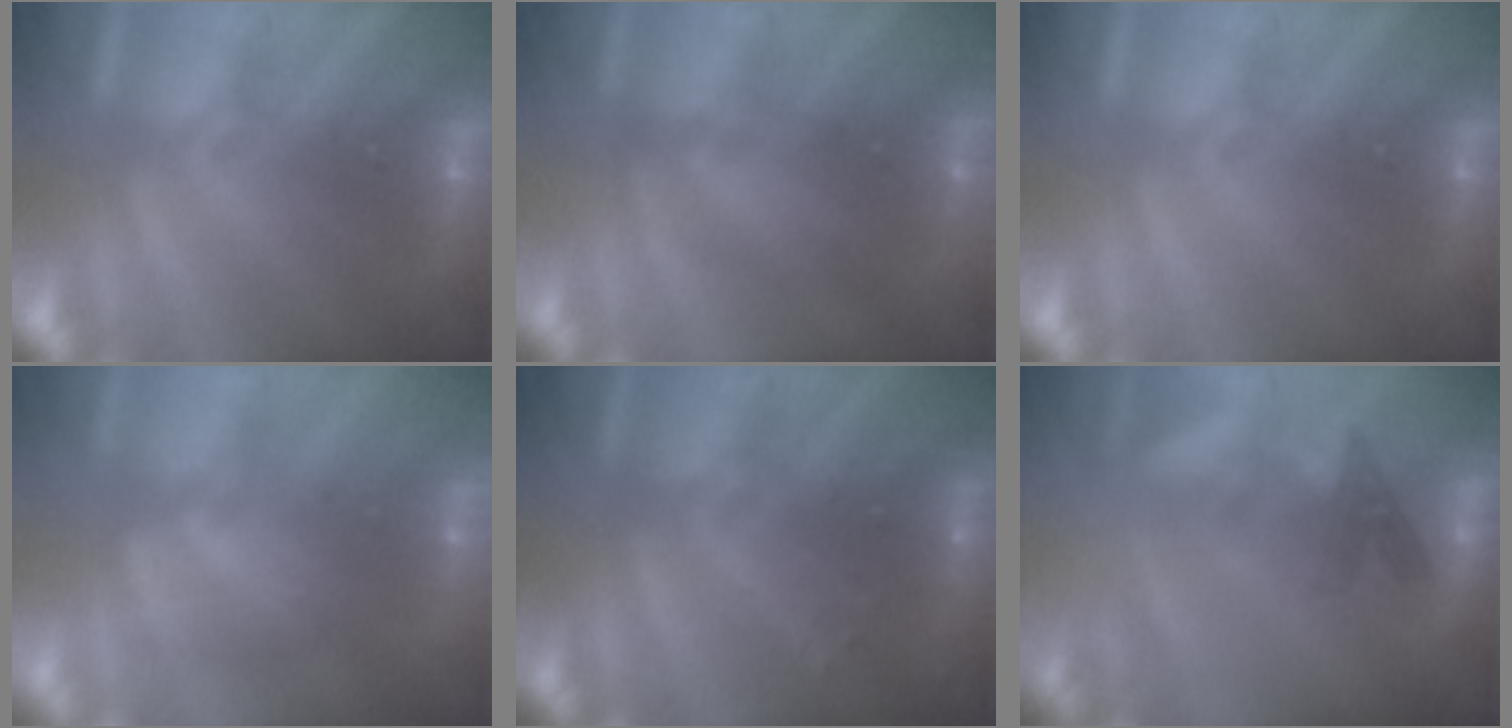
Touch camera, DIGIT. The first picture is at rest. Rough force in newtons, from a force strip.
{"total": 2.4}
{"total": 0.0}
{"total": 7.0}
{"total": 2.9}
{"total": 2.2}